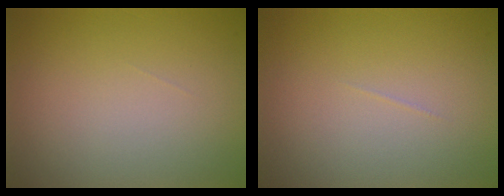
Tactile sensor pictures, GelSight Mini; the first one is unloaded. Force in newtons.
{"total": 0.0}